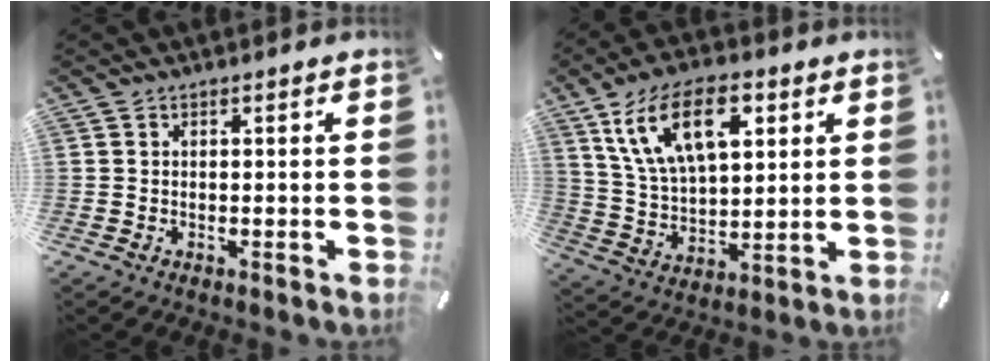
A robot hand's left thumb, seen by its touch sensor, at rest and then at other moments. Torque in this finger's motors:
{"motor_torque": [1.09, 1.10, 1.41, -1.36, 0.27]}